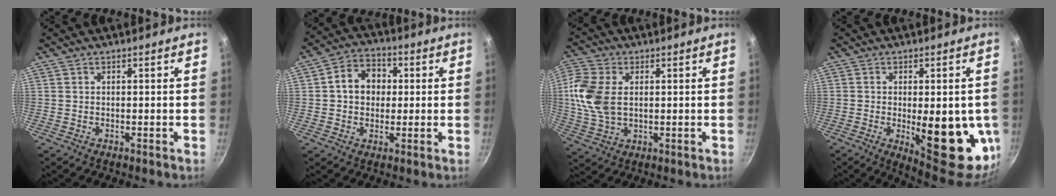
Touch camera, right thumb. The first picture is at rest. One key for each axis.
{"total": 8.7, "fx": 1.0, "fy": 7.1, "fz": 4.9, "tx": -0.051, "ty": 0.015, "tz": 0.001}
{"total": 10.8, "fx": 1.3, "fy": 7.1, "fz": 8.0, "tx": -0.167, "ty": 0.001, "tz": 0.023}
{"total": 19.0, "fx": -3.0, "fy": 7.4, "fz": 17.2, "tx": -0.186, "ty": -0.020, "tz": -0.027}